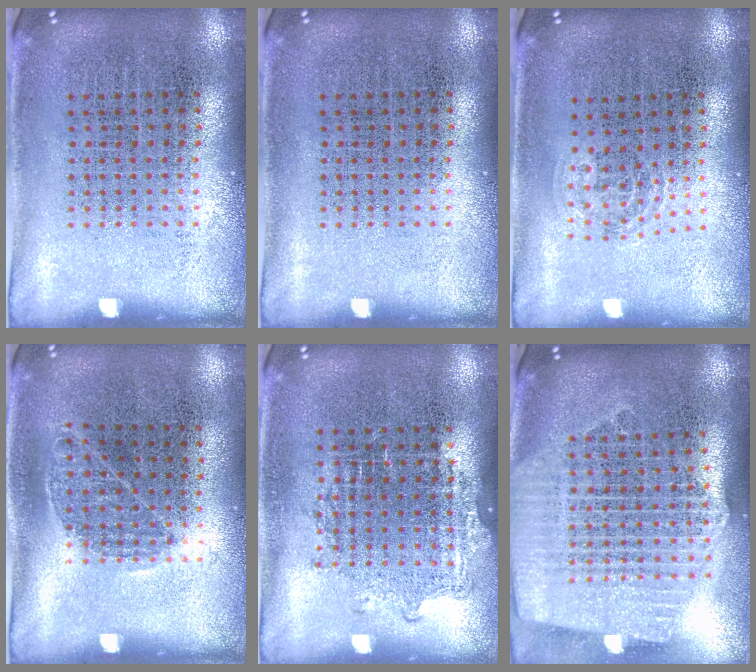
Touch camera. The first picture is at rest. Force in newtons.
{"total": 0.0}
{"total": 0.9, "press": 0.6, "slide": 0.7}
{"total": 0.9, "press": 0.7, "slide": 0.6}
{"total": 1.1, "press": 1.0, "slide": 0.4}
{"total": 2.6, "press": 2.2, "slide": 1.3}